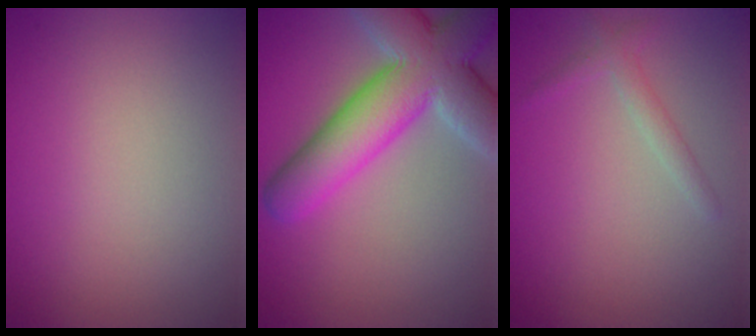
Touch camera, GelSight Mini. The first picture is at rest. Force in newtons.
{"total": 9.9, "press": 9.9, "slide": 0.8}
{"total": 1.5, "press": 1.4, "slide": 0.1}